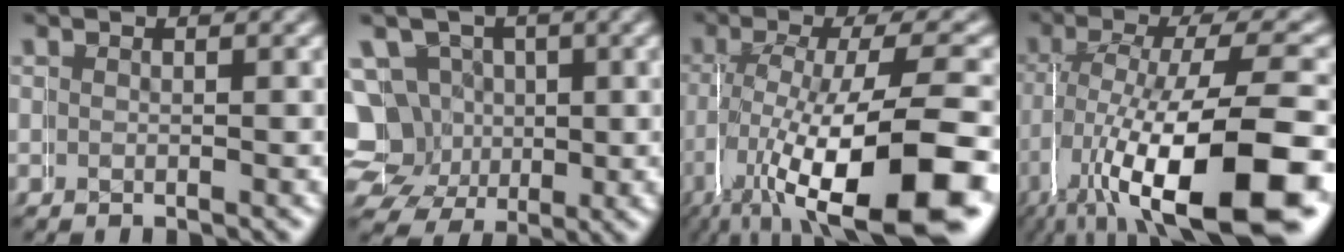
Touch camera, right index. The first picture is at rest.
{"total": 10.2, "force": [-0.5, 9.7, 3.3], "torque": [-0.092, -0.054, 0.000]}
{"total": 11.6, "force": [-3.3, 4.6, 10.1], "torque": [-0.183, -0.041, -0.019]}
{"total": 12.8, "force": [-4.1, 5.3, 10.9], "torque": [-0.194, -0.042, -0.032]}